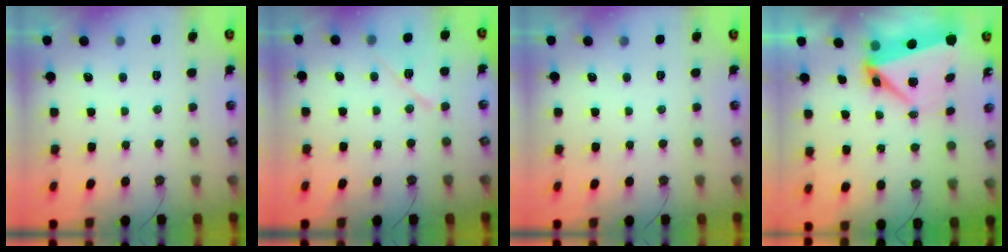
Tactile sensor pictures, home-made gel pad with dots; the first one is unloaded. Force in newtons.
{"total": 10.2, "press": 10.1, "slide": 0.9}
{"total": 0.0}
{"total": 6.8, "press": 6.6, "slide": 1.7}